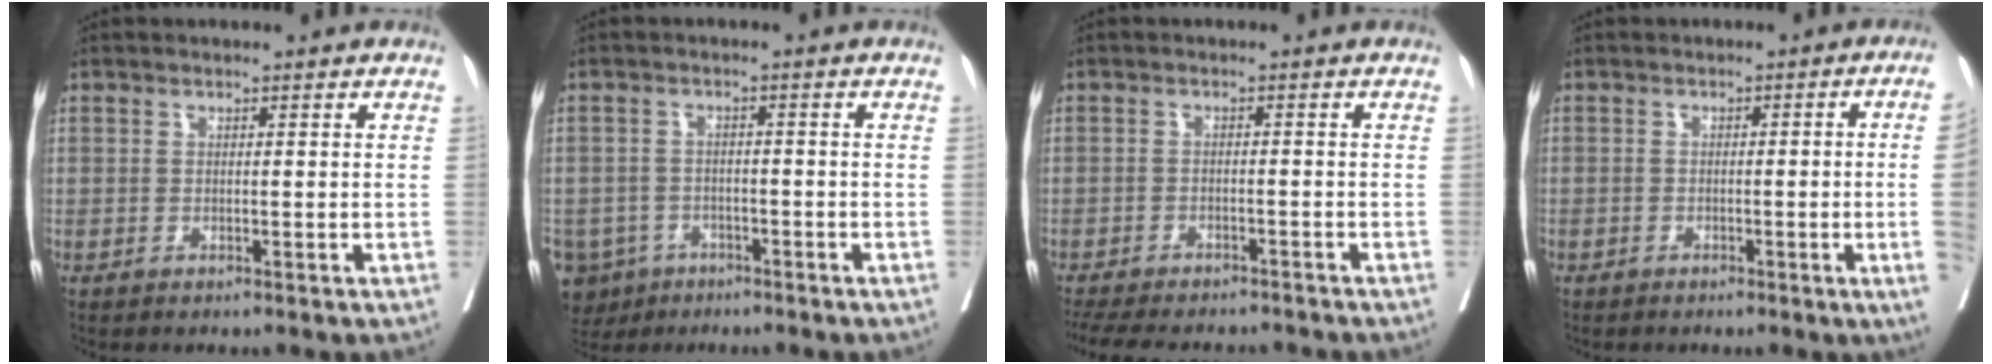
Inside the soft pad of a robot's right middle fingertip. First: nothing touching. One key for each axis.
{"total": 8.2, "fx": -4.9, "fy": 6.3, "fz": 1.5, "tx": -0.039, "ty": 0.001, "tz": -0.076}
{"total": 14.4, "fx": -12.7, "fy": 3.8, "fz": 5.5, "tx": -0.123, "ty": -0.012, "tz": -0.170}
{"total": 6.0, "fx": -1.2, "fy": -1.5, "fz": 5.6, "tx": -0.059, "ty": -0.006, "tz": -0.018}